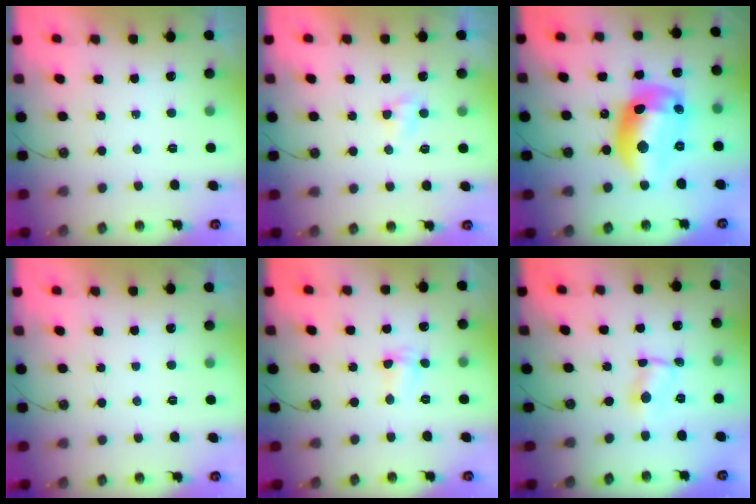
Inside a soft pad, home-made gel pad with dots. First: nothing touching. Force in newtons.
{"total": 3.6, "press": 3.6, "slide": 0.5}
{"total": 17.1, "press": 17.0, "slide": 1.4}
{"total": 0.0}
{"total": 2.1, "press": 2.0, "slide": 0.5}
{"total": 1.0, "press": 1.0, "slide": 0.1}